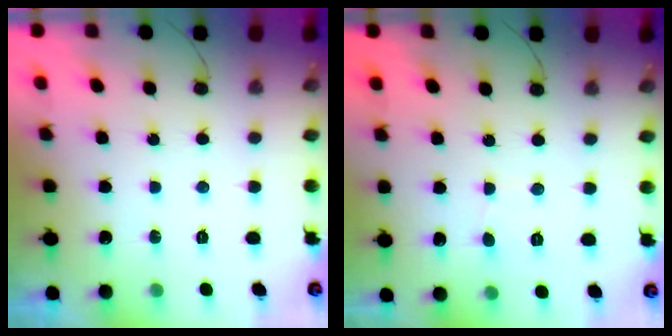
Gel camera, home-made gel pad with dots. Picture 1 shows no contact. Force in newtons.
{"total": 2.6, "press": 2.6, "slide": 0.2}